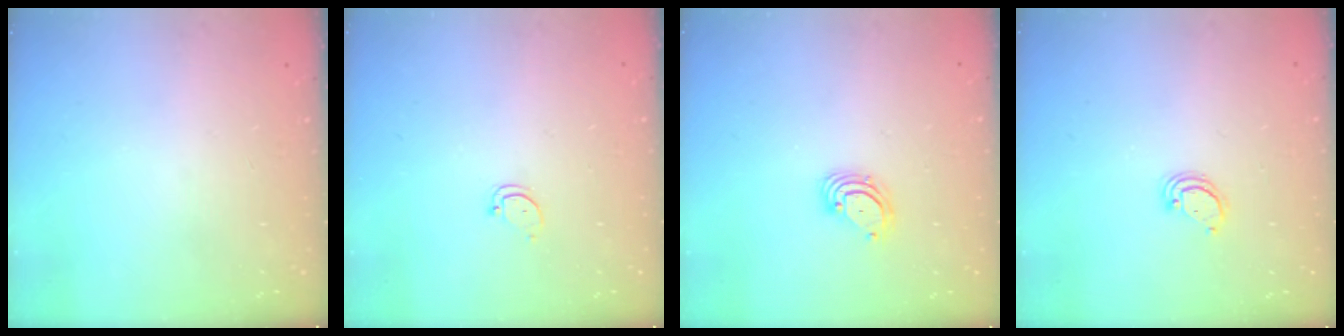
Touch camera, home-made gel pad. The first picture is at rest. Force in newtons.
{"total": 2.9, "press": 2.9, "slide": 0.2}
{"total": 3.4, "press": 3.4, "slide": 0.2}
{"total": 2.8, "press": 2.8, "slide": 0.2}